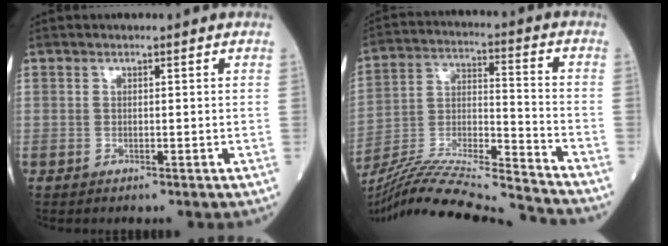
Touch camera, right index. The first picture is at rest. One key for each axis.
{"total": 22.6, "fx": -21.1, "fy": -0.8, "fz": 8.2, "tx": -0.170, "ty": -0.024, "tz": -0.355}